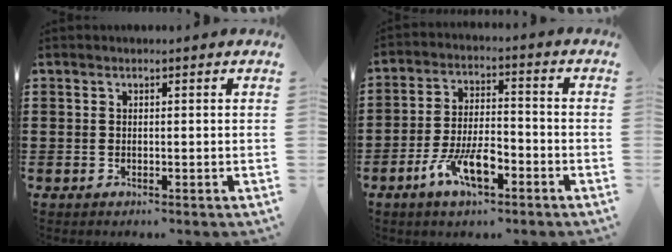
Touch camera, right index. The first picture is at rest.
{"total": 7.8, "force": [-4.3, 3.1, 5.8], "torque": [-0.124, 0.003, -0.080]}